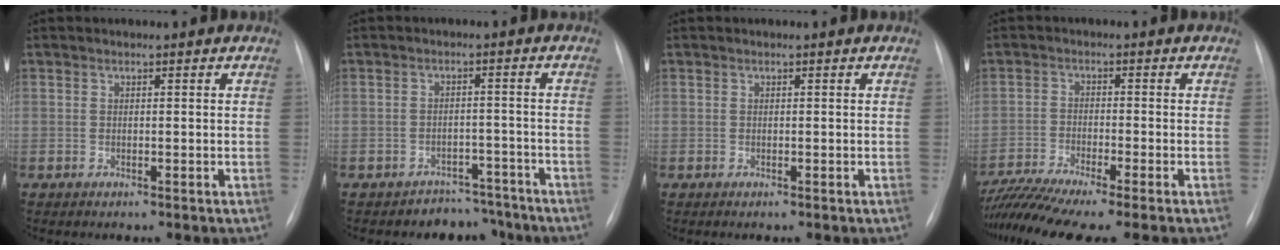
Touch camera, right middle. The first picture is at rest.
{"total": 5.2, "force": [-4.4, 2.7, -0.8], "torque": [0.022, 0.027, -0.062]}
{"total": 0.0}
{"total": 10.9, "force": [-9.3, -0.9, 5.6], "torque": [-0.090, -0.021, -0.152]}